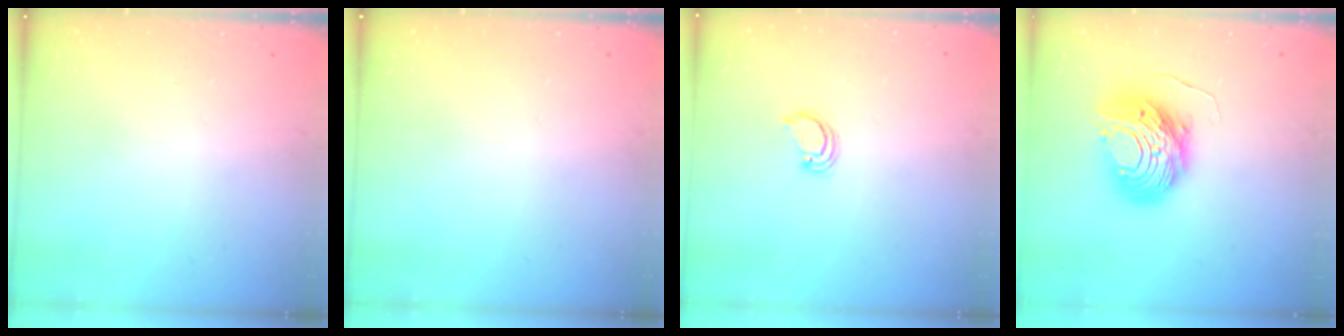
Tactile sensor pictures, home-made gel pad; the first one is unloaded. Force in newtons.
{"total": 0.0}
{"total": 2.6, "press": 2.6, "slide": 0.2}
{"total": 12.5, "press": 12.5, "slide": 0.7}